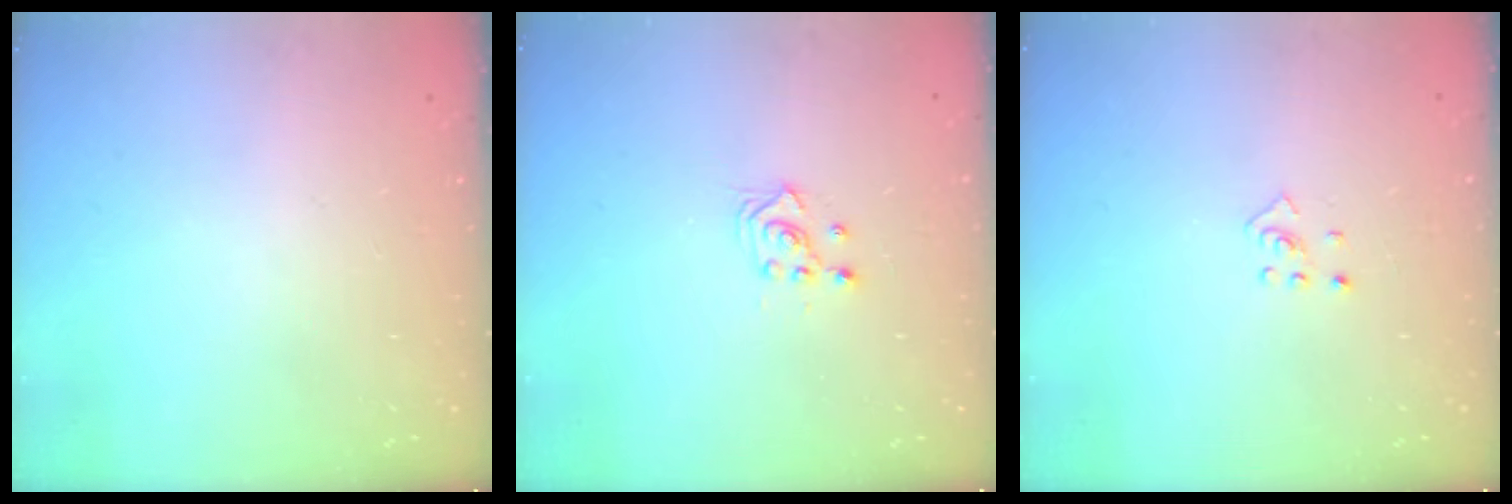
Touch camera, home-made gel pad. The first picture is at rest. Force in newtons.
{"total": 2.9, "press": 2.9, "slide": 0.2}
{"total": 2.5, "press": 2.4, "slide": 0.8}